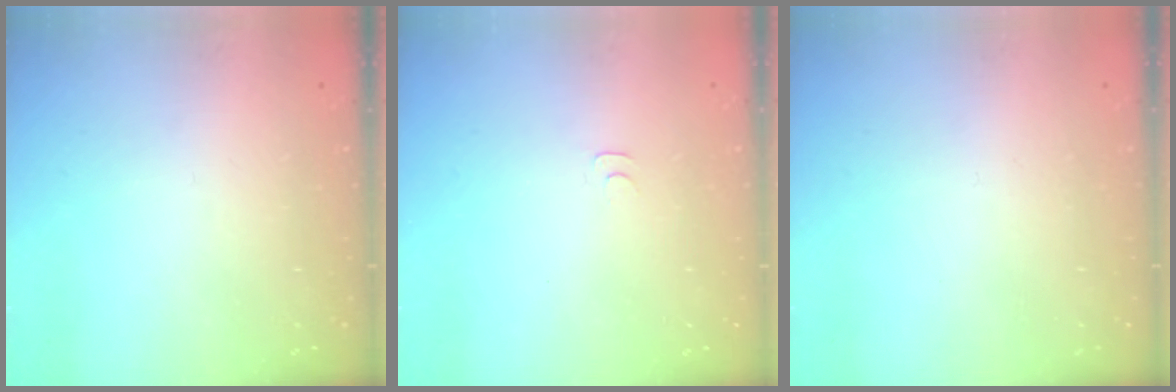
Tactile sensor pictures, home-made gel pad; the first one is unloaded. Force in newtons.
{"total": 3.7, "press": 3.7, "slide": 0.5}
{"total": 1.7, "press": 1.7, "slide": 0.2}